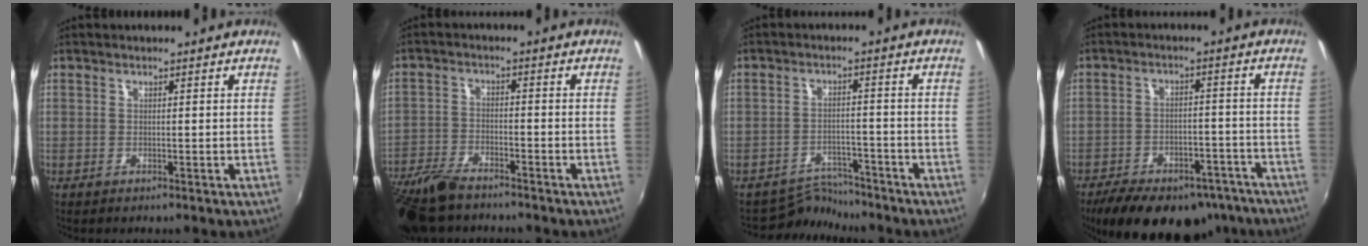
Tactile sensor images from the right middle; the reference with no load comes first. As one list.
[{"total": 10.9, "force": [-9.0, 3.5, 5.0], "torque": [-0.131, -0.021, -0.176]}, {"total": 5.4, "force": [-5.1, 1.4, -0.7], "torque": [0.003, 0.011, -0.084]}, {"total": 20.5, "force": [-15.7, 9.4, 9.2], "torque": [-0.181, 0.003, -0.201]}]